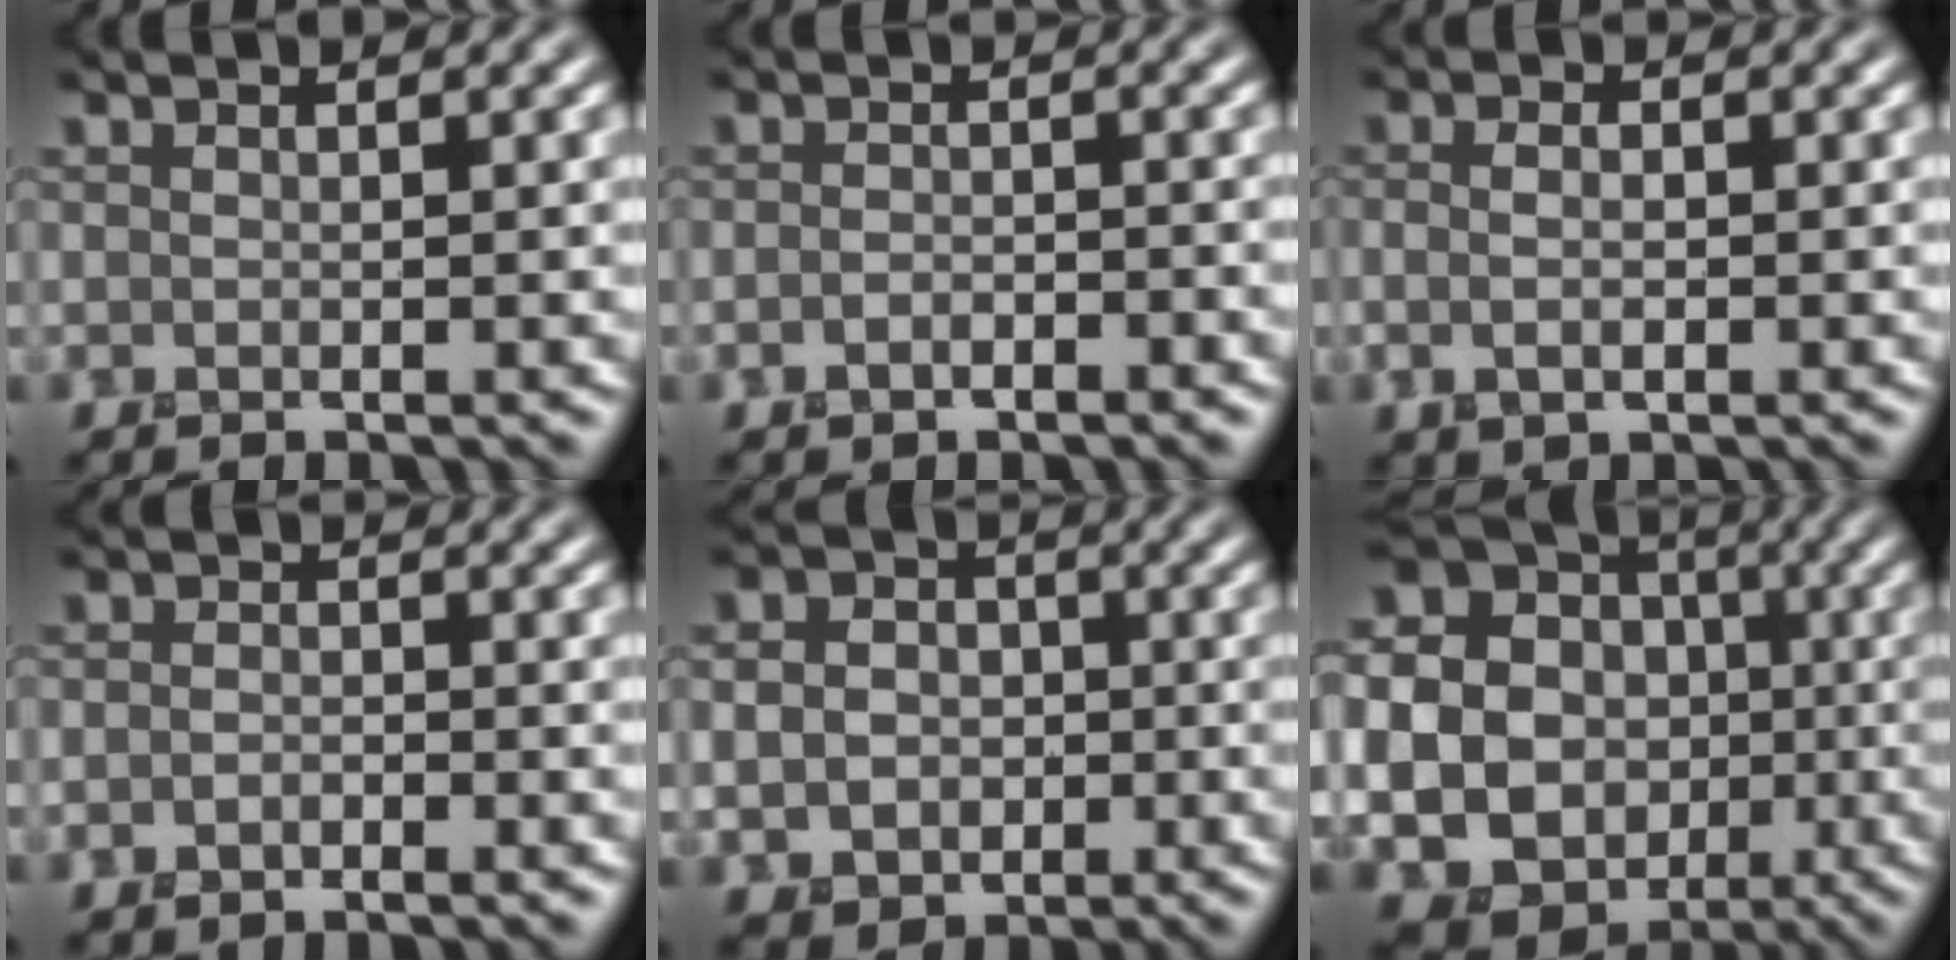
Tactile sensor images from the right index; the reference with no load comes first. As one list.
[{"total": 1.6, "force": [-0.8, 0.7, 1.2], "torque": [-0.023, -0.001, -0.018]}, {"total": 2.1, "force": [-0.2, 1.0, 1.8], "torque": [-0.038, -0.002, -0.006]}, {"total": 1.9, "force": [-0.8, 1.2, 1.3], "torque": [-0.017, 0.001, -0.015]}, {"total": 5.4, "force": [-0.6, 4.5, 2.8], "torque": [-0.045, -0.010, -0.016]}, {"total": 27.9, "force": [-3.4, 26.3, 8.7], "torque": [-0.171, -0.005, -0.072]}]